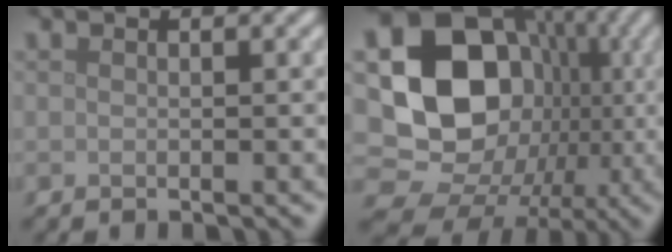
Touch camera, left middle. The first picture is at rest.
{"total": 17.3, "force": [-0.1, 14.9, 8.8], "torque": [-0.130, 0.002, -0.007]}